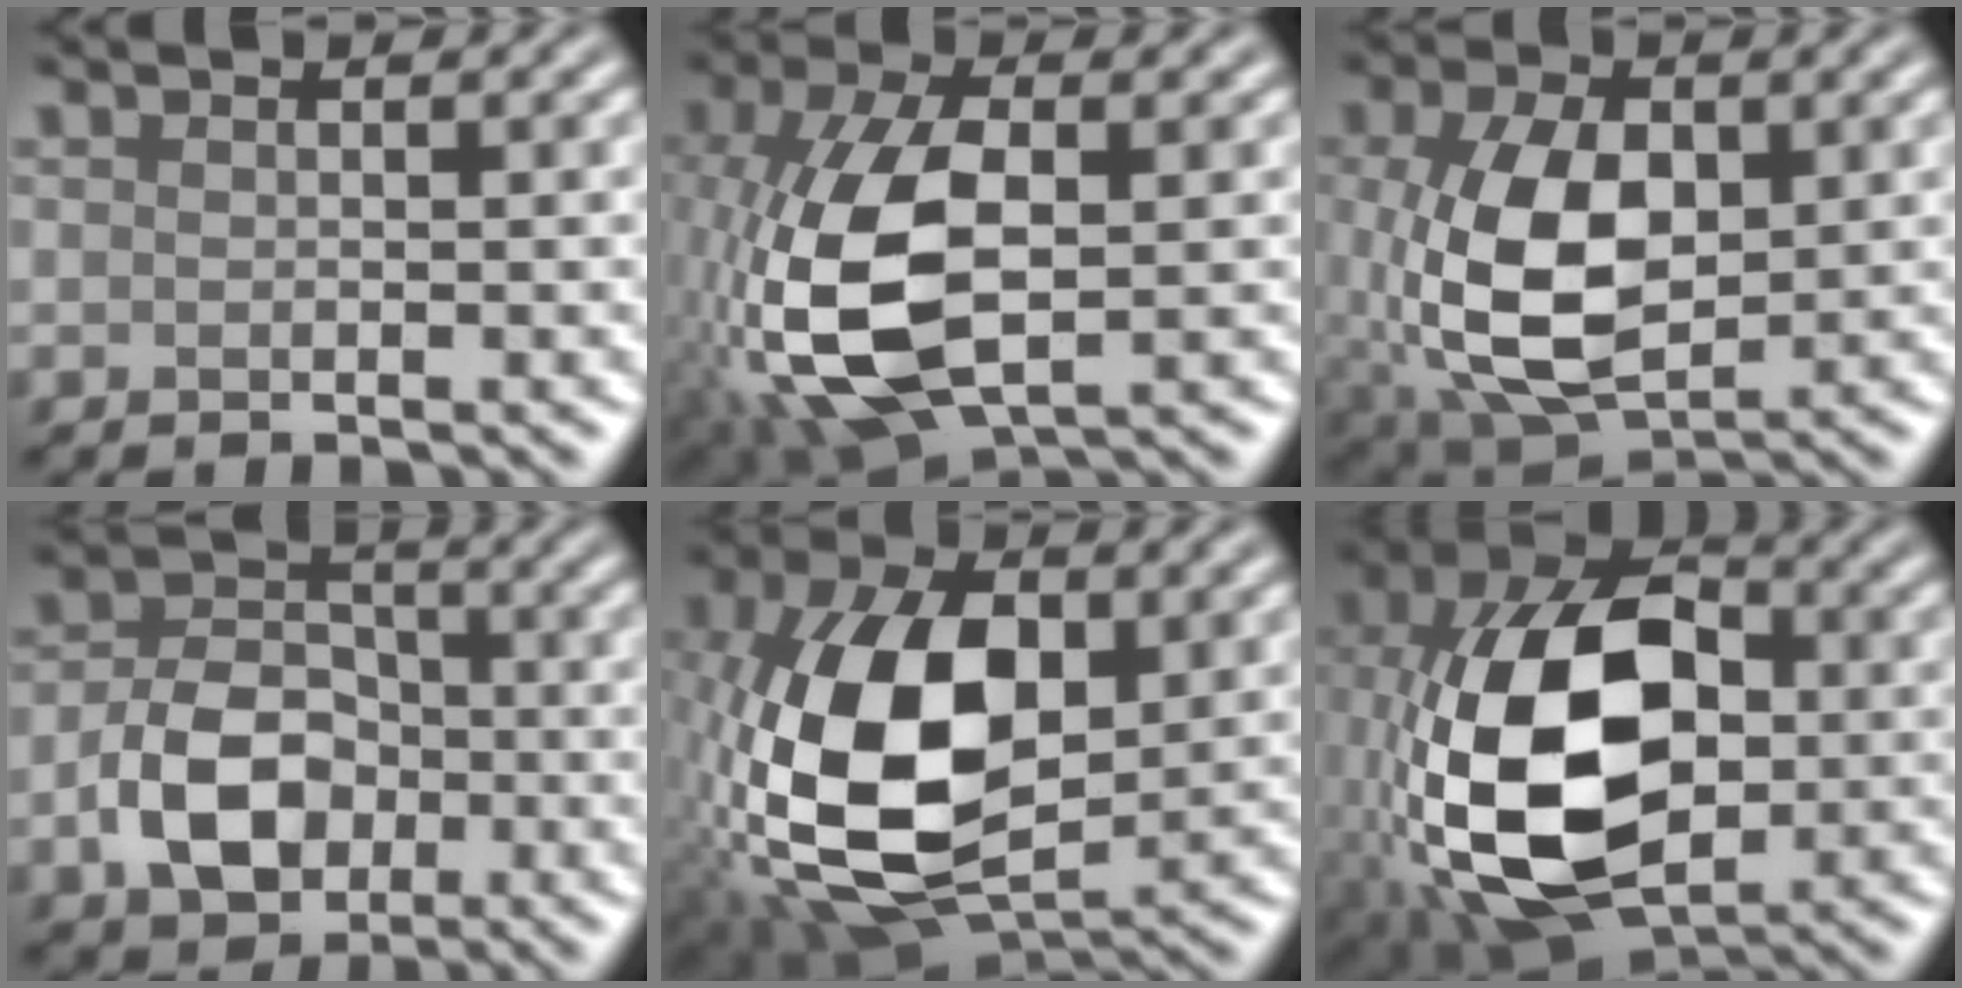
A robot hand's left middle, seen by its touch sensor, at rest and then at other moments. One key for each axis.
{"total": 10.3, "fx": -2.0, "fy": 5.5, "fz": 8.5, "tx": -0.204, "ty": -0.003, "tz": -0.038}
{"total": 9.5, "fx": 0.0, "fy": 5.7, "fz": 7.6, "tx": -0.172, "ty": -0.006, "tz": 0.005}
{"total": 6.0, "fx": -2.0, "fy": 4.4, "fz": 3.6, "tx": -0.069, "ty": 0.004, "tz": -0.041}
{"total": 13.3, "fx": -0.8, "fy": 7.8, "fz": 10.8, "tx": -0.229, "ty": 0.003, "tz": -0.019}
{"total": 15.0, "fx": -1.9, "fy": 9.3, "fz": 11.7, "tx": -0.237, "ty": 0.005, "tz": -0.047}